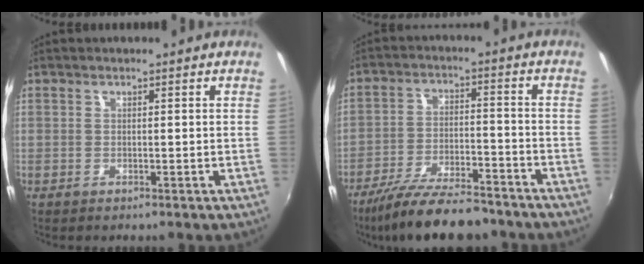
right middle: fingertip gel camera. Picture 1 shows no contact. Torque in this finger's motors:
{"motor_torque": [1.26, -0.88, 0.41, 0.21]}